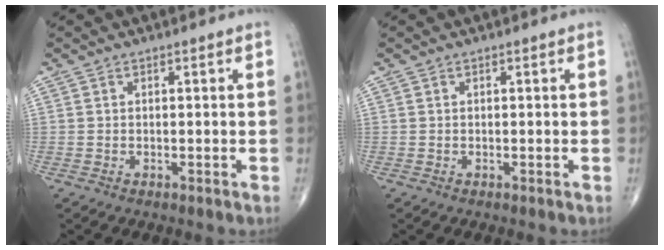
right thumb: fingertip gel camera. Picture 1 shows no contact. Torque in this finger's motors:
{"motor_torque": [0.00, 0.00, 0.00, 0.00, 0.00]}